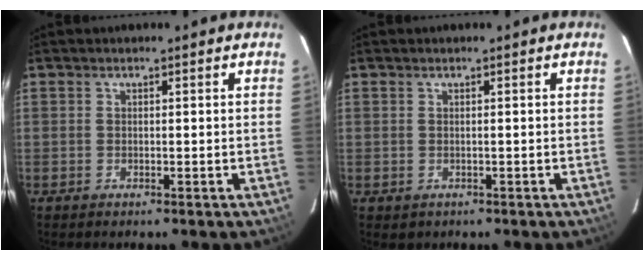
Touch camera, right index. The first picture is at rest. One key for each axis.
{"total": 0.8, "fx": -0.3, "fy": 0.6, "fz": 0.6, "tx": -0.010, "ty": 0.002, "tz": 0.001}